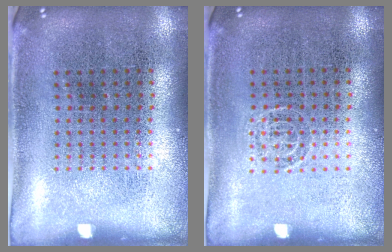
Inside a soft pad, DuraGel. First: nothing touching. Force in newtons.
{"total": 0.6, "press": 0.5, "slide": 0.3}